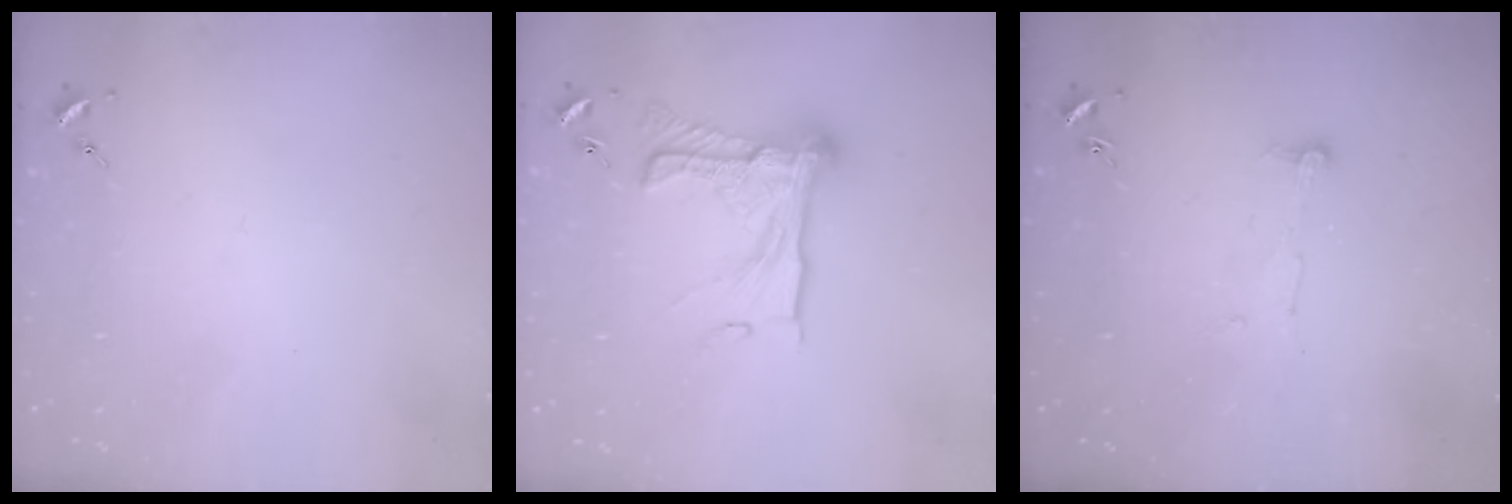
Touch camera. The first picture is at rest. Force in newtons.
{"total": 19.5, "press": 19.5, "slide": 1.2}
{"total": 6.5, "press": 6.5, "slide": 0.7}